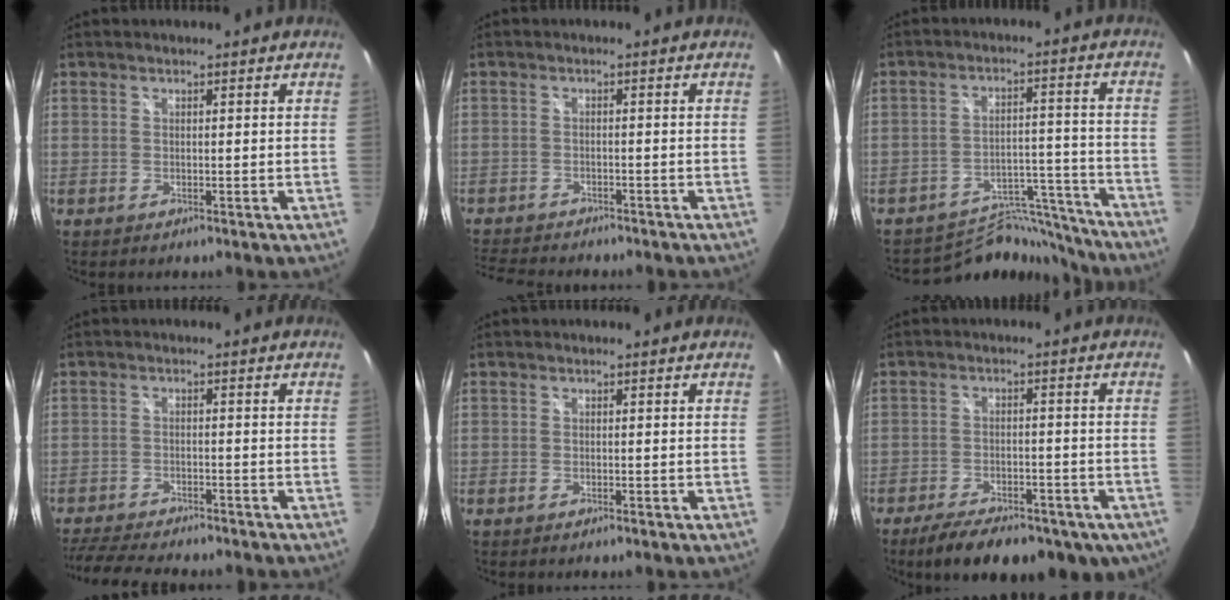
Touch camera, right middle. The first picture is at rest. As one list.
[{"total": 7.9, "force": [-7.3, 1.8, 2.5], "torque": [-0.072, -0.015, -0.119]}, {"total": 10.3, "force": [-10.0, 2.4, 0.7], "torque": [-0.009, 0.027, -0.147]}, {"total": 11.0, "force": [-9.9, 1.9, 4.4], "torque": [-0.111, -0.020, -0.161]}, {"total": 0.6, "force": [-0.5, 0.1, 0.2], "torque": [-0.004, -0.001, -0.011]}, {"total": 16.3, "force": [-11.4, 6.9, 9.3], "torque": [-0.175, -0.024, -0.155]}]